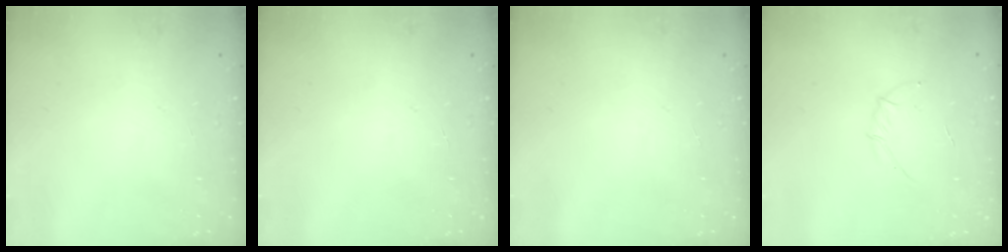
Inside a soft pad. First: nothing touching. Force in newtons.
{"total": 0.0}
{"total": 0.0}
{"total": 4.1, "press": 3.9, "slide": 1.0}